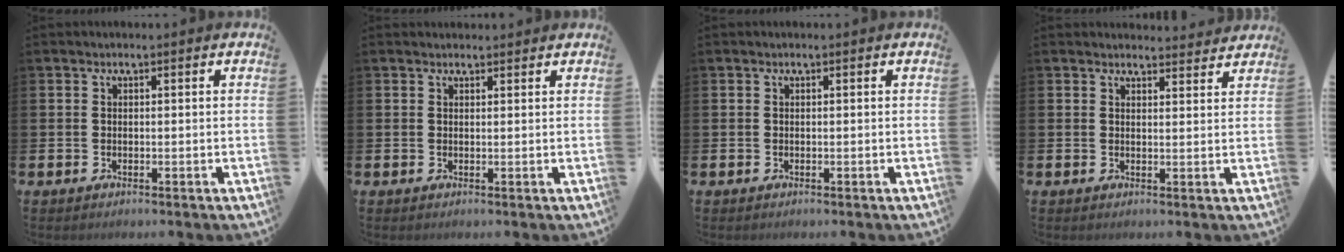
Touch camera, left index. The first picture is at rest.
{"total": 1.0, "force": [0.9, 0.4, -0.1], "torque": [0.011, 0.000, 0.015]}
{"total": 0.0}
{"total": 2.5, "force": [2.5, 0.3, -0.1], "torque": [0.006, -0.018, 0.043]}